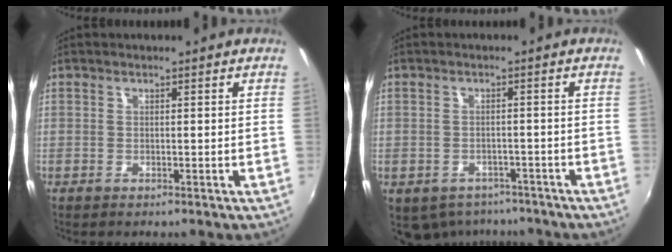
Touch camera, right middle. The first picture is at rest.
{"total": 9.1, "force": [-6.5, 5.6, 3.2], "torque": [-0.080, -0.016, -0.082]}